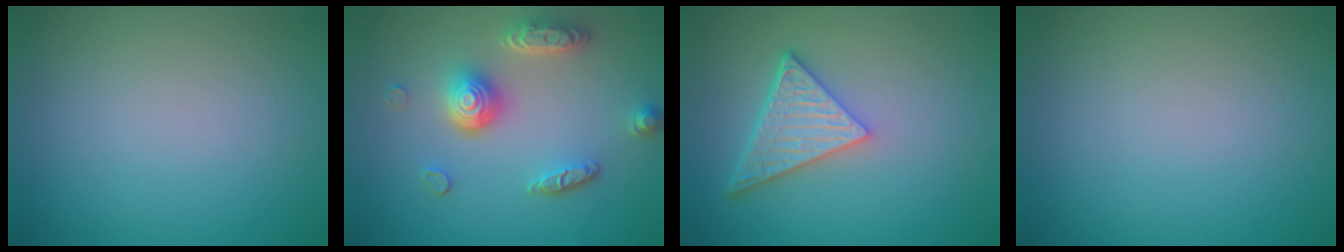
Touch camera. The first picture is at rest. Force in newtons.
{"total": 5.0, "press": 3.7, "slide": 3.3}
{"total": 5.1, "press": 4.1, "slide": 3.0}
{"total": 0.0}